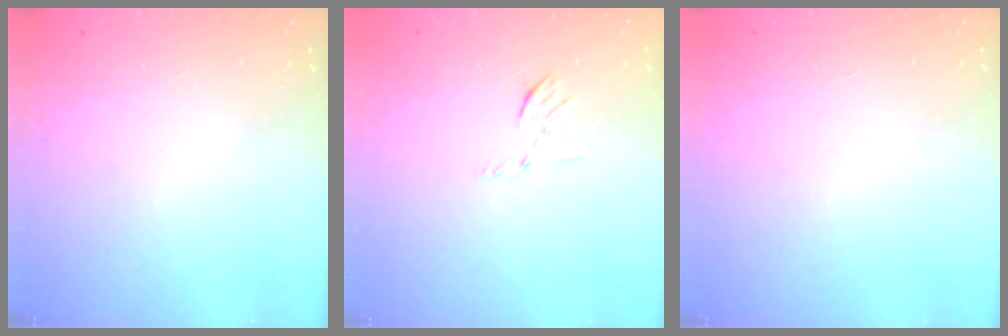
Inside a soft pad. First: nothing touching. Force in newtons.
{"total": 5.7, "press": 5.5, "slide": 1.5}
{"total": 1.5, "press": 1.5, "slide": 0.1}